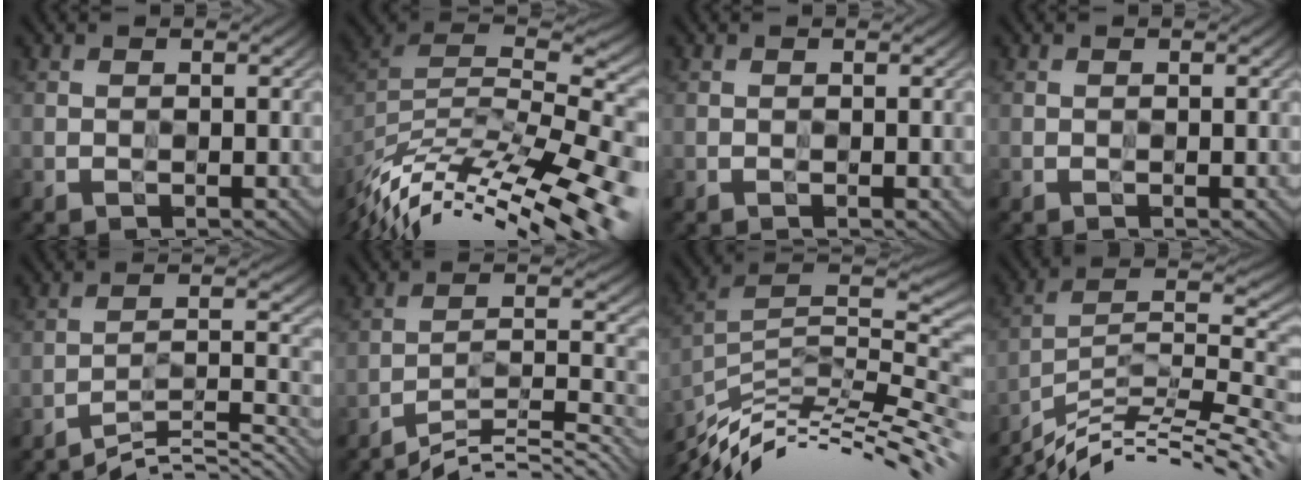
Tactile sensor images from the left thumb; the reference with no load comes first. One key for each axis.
{"total": 13.4, "fx": -9.0, "fy": 4.7, "fz": 8.7, "tx": -0.161, "ty": 0.019, "tz": -0.150}
{"total": 1.5, "fx": -0.5, "fy": 0.7, "fz": 1.2, "tx": -0.009, "ty": -0.002, "tz": -0.003}
{"total": 0.0}
{"total": 8.6, "fx": -7.7, "fy": 1.0, "fz": 3.7, "tx": -0.047, "ty": 0.007, "tz": -0.133}
{"total": 10.6, "fx": -9.2, "fy": 1.6, "fz": 5.0, "tx": -0.074, "ty": 0.004, "tz": -0.154}
{"total": 11.5, "fx": -5.7, "fy": 3.5, "fz": 9.4, "tx": -0.175, "ty": 0.011, "tz": -0.102}
{"total": 12.6, "fx": -8.7, "fy": 3.0, "fz": 8.6, "tx": -0.145, "ty": 0.007, "tz": -0.149}